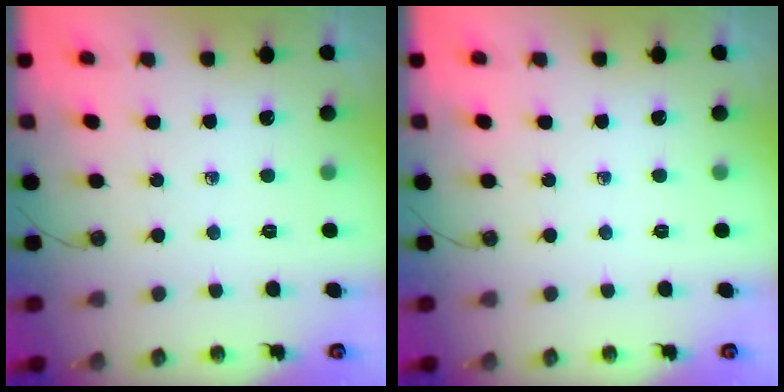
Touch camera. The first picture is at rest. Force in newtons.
{"total": 0.0}